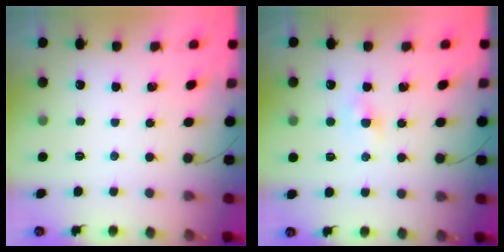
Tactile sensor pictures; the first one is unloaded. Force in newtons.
{"total": 1.8, "press": 1.7, "slide": 0.7}